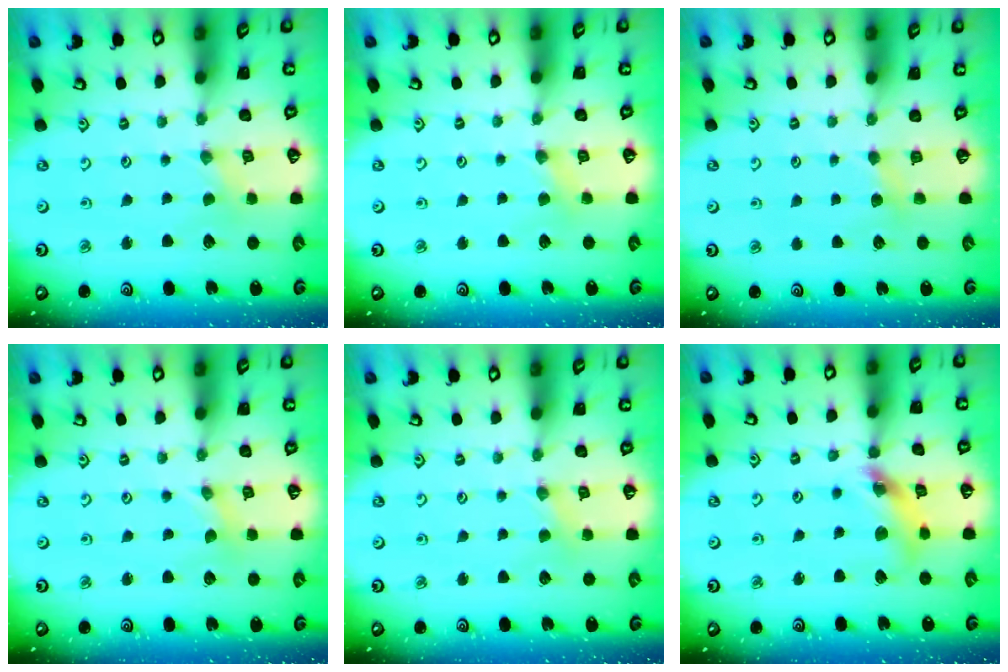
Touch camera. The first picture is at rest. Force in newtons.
{"total": 2.2, "press": 2.2, "slide": 0.5}
{"total": 3.0, "press": 2.9, "slide": 0.3}
{"total": 0.0}
{"total": 2.8, "press": 2.7, "slide": 0.5}
{"total": 11.1, "press": 11.0, "slide": 1.1}